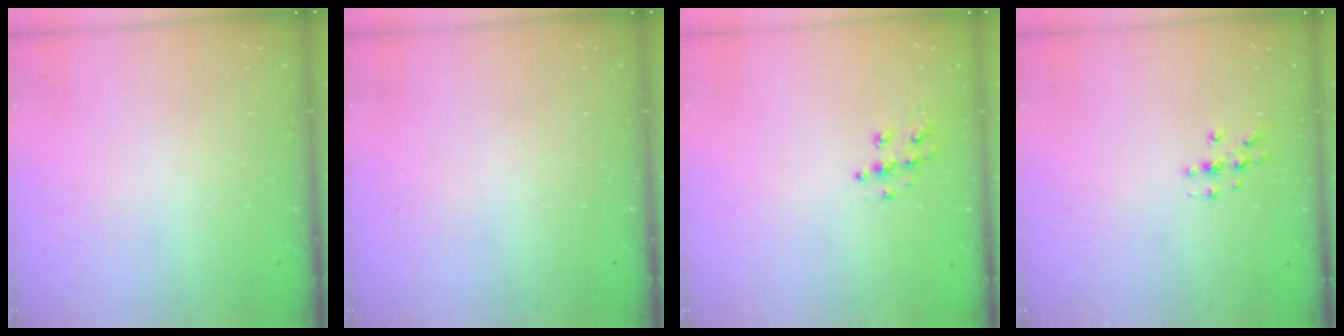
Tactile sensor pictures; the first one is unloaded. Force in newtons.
{"total": 0.0}
{"total": 7.4, "press": 7.4, "slide": 0.2}
{"total": 3.0, "press": 3.0, "slide": 0.3}